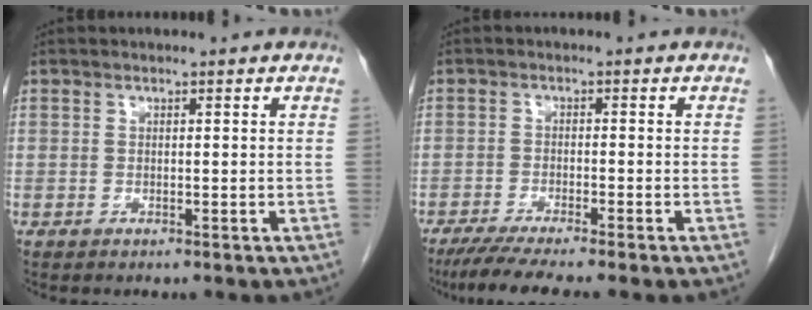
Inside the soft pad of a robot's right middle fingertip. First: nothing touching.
{"total": 7.1, "force": [-5.7, -0.5, 4.3], "torque": [-0.063, -0.019, -0.092]}